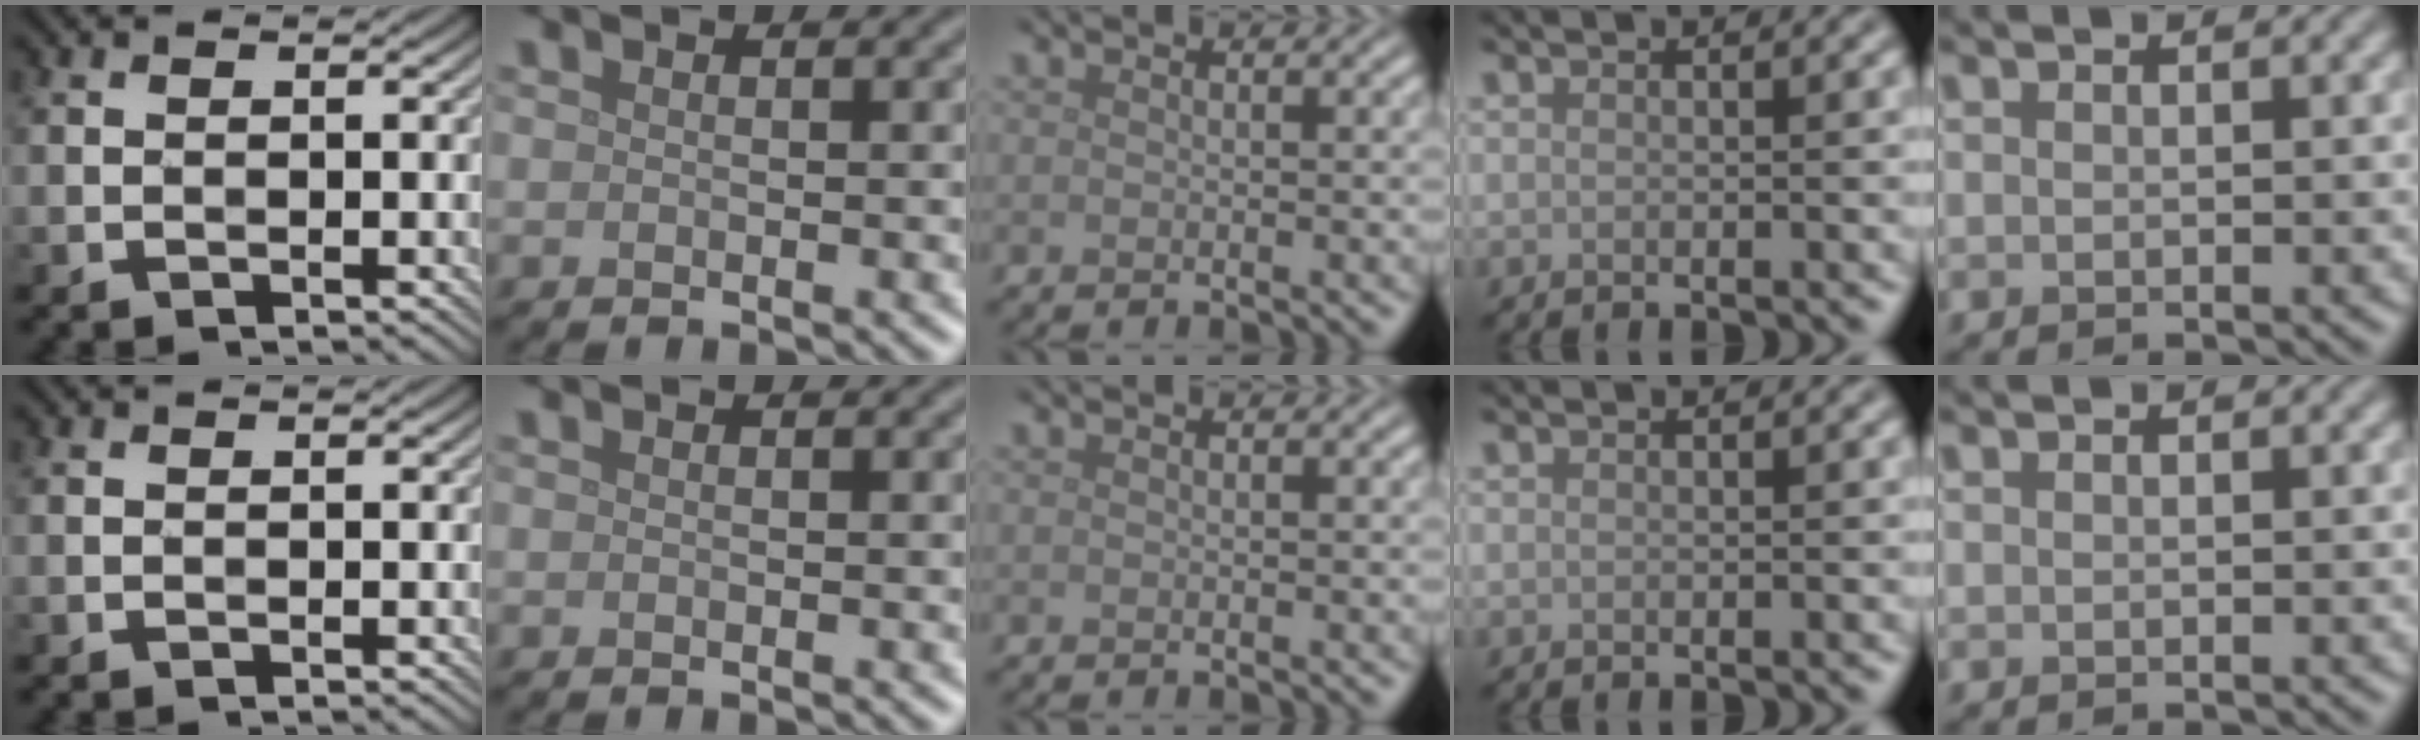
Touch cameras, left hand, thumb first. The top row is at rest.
{}